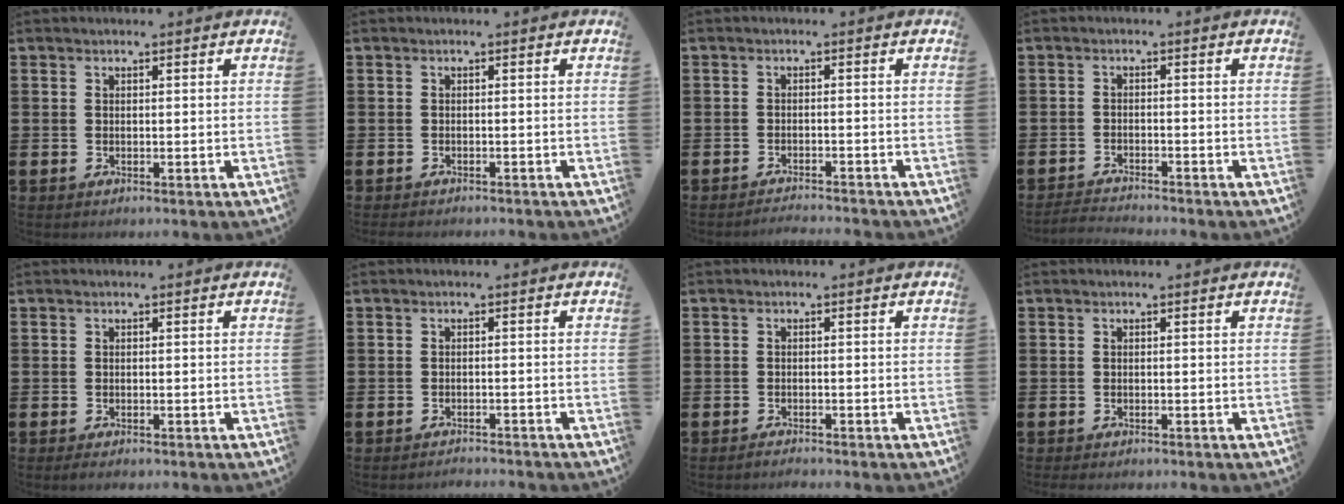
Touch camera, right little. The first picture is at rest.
{"total": 0.6, "force": [-0.6, 0.0, 0.0], "torque": [-0.001, -0.002, -0.012]}
{"total": 1.5, "force": [-1.5, -0.2, 0.0], "torque": [-0.002, 0.004, -0.030]}
{"total": 1.9, "force": [-1.9, -0.1, 0.1], "torque": [-0.003, 0.002, -0.040]}
{"total": 0.6, "force": [-0.3, 0.2, 0.4], "torque": [-0.008, 0.000, -0.007]}
{"total": 1.1, "force": [-1.1, -0.1, -0.1], "torque": [-0.001, 0.002, -0.023]}
{"total": 0.8, "force": [-0.8, 0.0, 0.1], "torque": [-0.004, -0.002, -0.017]}
{"total": 0.0}